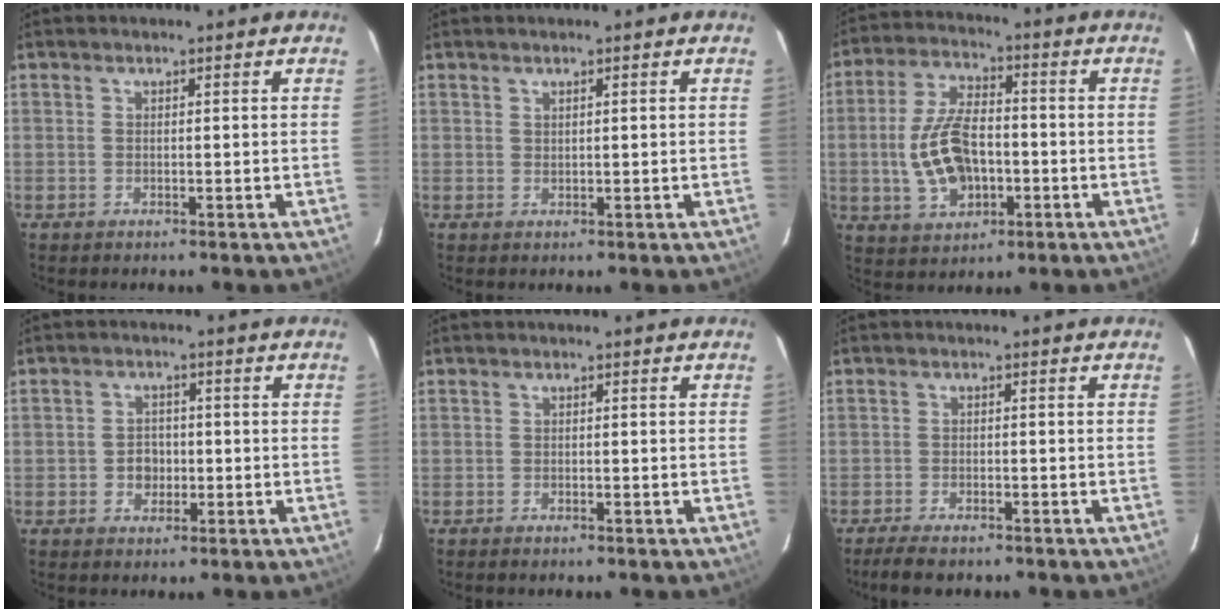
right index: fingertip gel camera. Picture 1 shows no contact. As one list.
[{"total": 0.7, "force": [0.5, 0.1, 0.6], "torque": [-0.010, 0.002, 0.010]}, {"total": 12.6, "force": [-2.2, 7.1, 10.2], "torque": [-0.210, 0.009, -0.028]}, {"total": 3.5, "force": [-0.8, 3.1, 1.4], "torque": [-0.028, 0.010, -0.006]}, {"total": 0.9, "force": [-0.8, 0.3, 0.4], "torque": [-0.011, -0.001, -0.016]}, {"total": 5.5, "force": [-4.5, 1.5, 2.7], "torque": [-0.069, -0.016, -0.078]}]